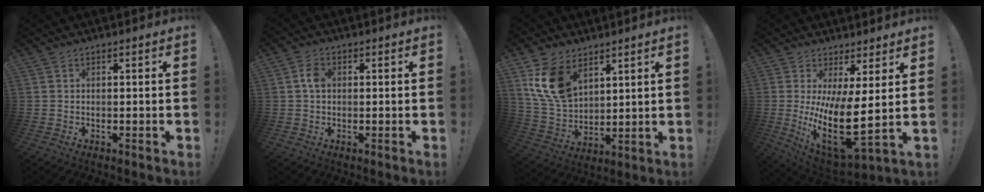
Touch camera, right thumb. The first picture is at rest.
{"total": 3.6, "force": [0.4, 2.3, 2.7], "torque": [-0.040, 0.006, 0.005]}
{"total": 14.0, "force": [7.3, 9.0, 7.8], "torque": [-0.155, -0.031, 0.144]}
{"total": 15.6, "force": [1.4, 4.6, 14.9], "torque": [-0.275, -0.049, 0.030]}